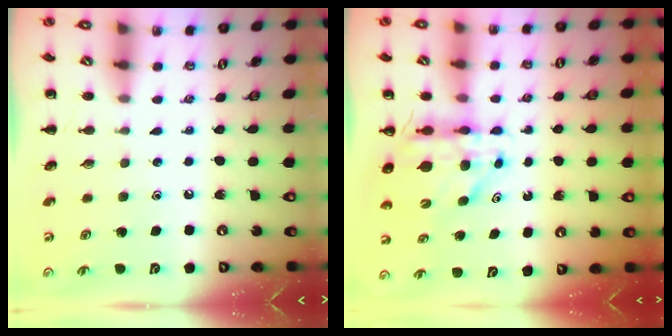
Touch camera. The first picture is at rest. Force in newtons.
{"total": 8.8, "press": 8.3, "slide": 3.0}